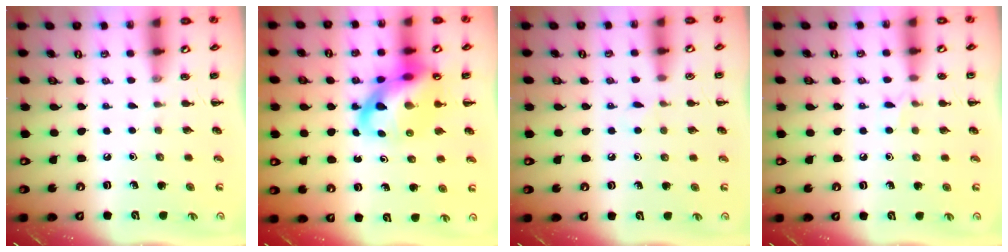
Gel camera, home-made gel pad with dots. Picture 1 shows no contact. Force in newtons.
{"total": 15.8, "press": 15.2, "slide": 4.1}
{"total": 3.7, "press": 3.6, "slide": 1.2}
{"total": 5.3, "press": 5.0, "slide": 1.8}